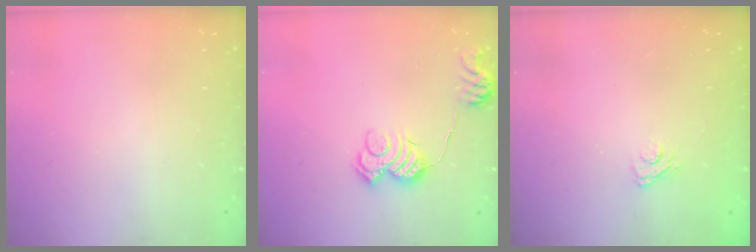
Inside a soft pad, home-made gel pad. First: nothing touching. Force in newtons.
{"total": 11.1, "press": 11.0, "slide": 0.7}
{"total": 2.9, "press": 2.6, "slide": 1.2}